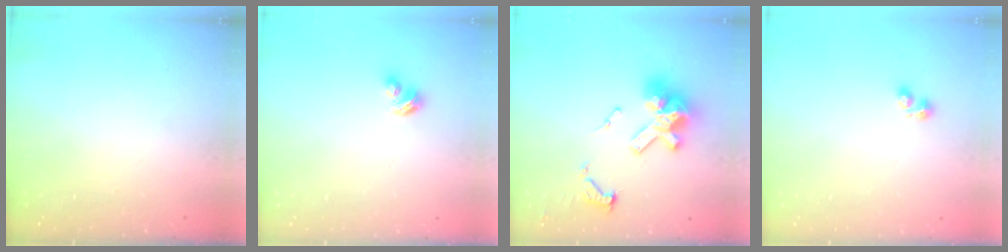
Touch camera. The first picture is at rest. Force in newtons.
{"total": 2.9, "press": 2.8, "slide": 0.5}
{"total": 13.6, "press": 13.6, "slide": 0.6}
{"total": 1.9, "press": 1.8, "slide": 0.5}